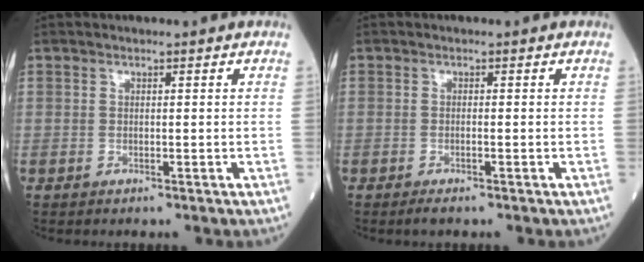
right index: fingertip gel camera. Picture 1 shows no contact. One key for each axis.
{"total": 1.5, "fx": -1.0, "fy": 0.1, "fz": 1.1, "tx": -0.025, "ty": -0.005, "tz": -0.018}